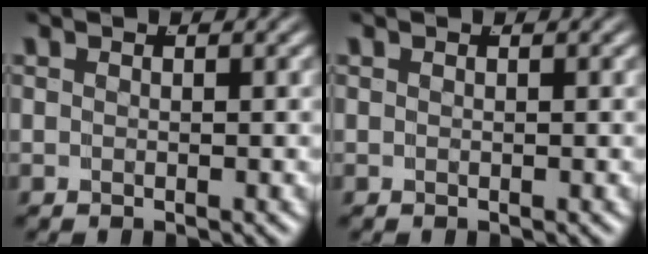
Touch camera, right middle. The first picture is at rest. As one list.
[{"total": 0.0}]